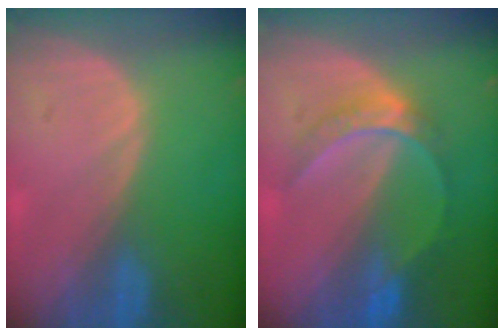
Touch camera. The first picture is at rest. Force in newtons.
{"total": 6.3, "press": 5.4, "slide": 3.2}